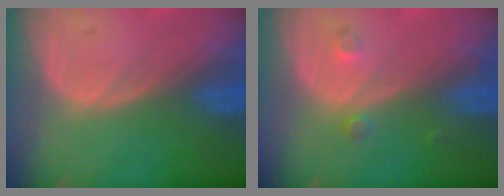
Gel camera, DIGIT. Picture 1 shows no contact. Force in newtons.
{"total": 1.9, "press": 1.6, "slide": 1.0}